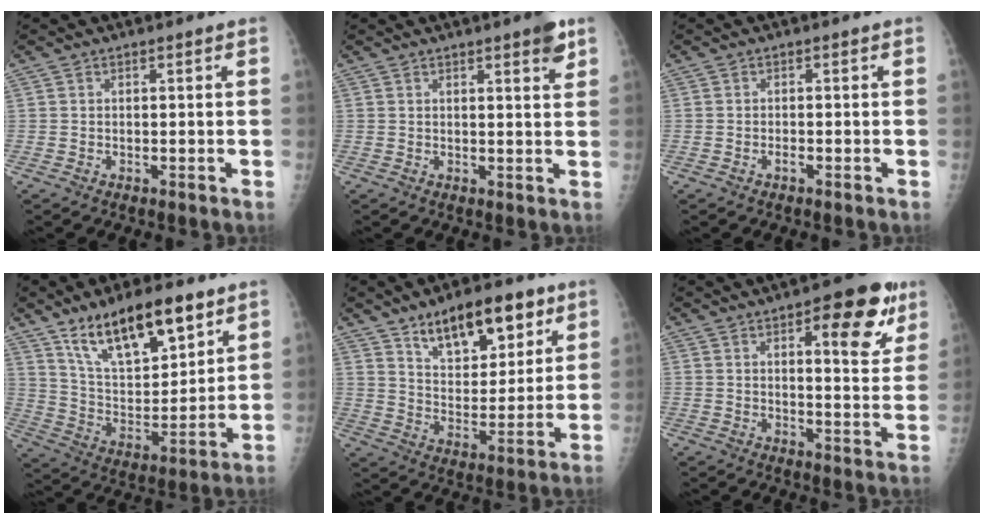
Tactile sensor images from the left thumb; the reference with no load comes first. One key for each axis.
{"total": 3.8, "fx": 2.3, "fy": 0.7, "fz": 2.9, "tx": -0.032, "ty": -0.012, "tz": 0.027}
{"total": 0.9, "fx": -0.6, "fy": 0.4, "fz": 0.6, "tx": -0.010, "ty": 0.004, "tz": -0.011}
{"total": 19.1, "fx": 12.0, "fy": 7.6, "fz": 12.8, "tx": -0.174, "ty": -0.055, "tz": 0.219}
{"total": 16.2, "fx": 9.5, "fy": 7.7, "fz": 10.7, "tx": -0.118, "ty": -0.047, "tz": 0.158}
{"total": 13.1, "fx": 6.5, "fy": 4.6, "fz": 10.4, "tx": -0.096, "ty": -0.026, "tz": 0.079}